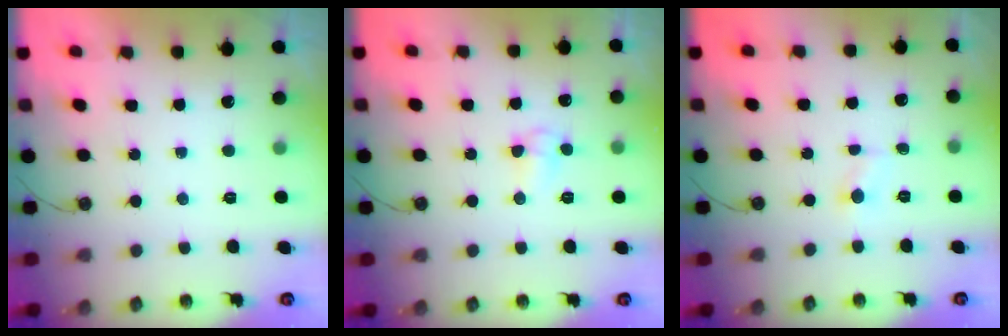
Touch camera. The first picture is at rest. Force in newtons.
{"total": 4.4, "press": 4.4, "slide": 0.6}
{"total": 1.8, "press": 1.8, "slide": 0.2}